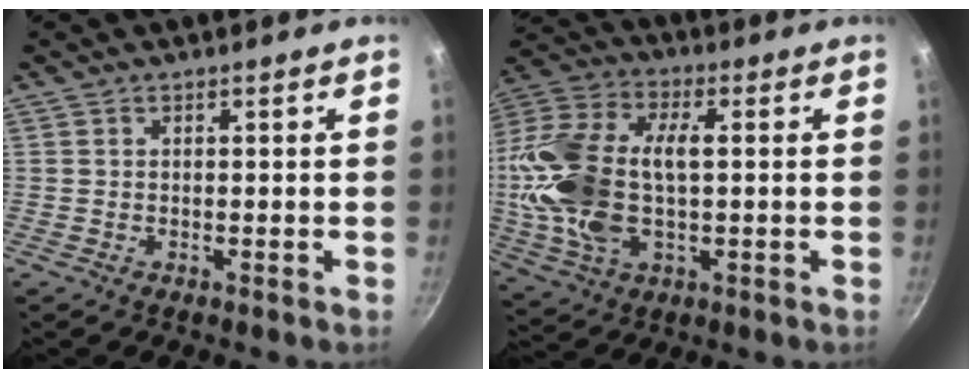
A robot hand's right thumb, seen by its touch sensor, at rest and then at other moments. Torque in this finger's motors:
{"motor_torque": [2.51, 2.50, 1.22, 0.73, 0.53]}